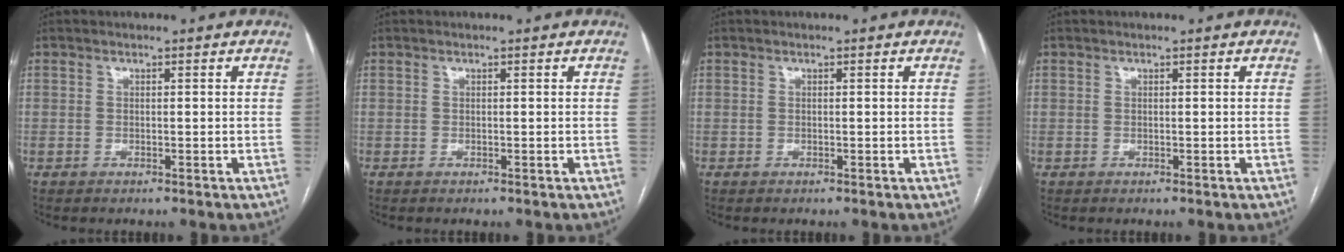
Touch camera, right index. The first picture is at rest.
{"total": 0.0}
{"total": 0.0}
{"total": 0.0}